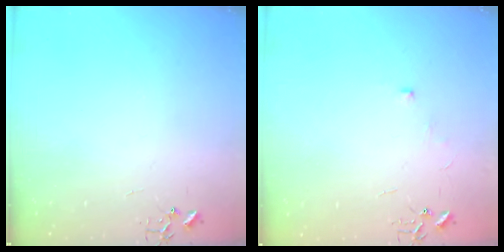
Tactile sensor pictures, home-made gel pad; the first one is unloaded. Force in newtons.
{"total": 5.4, "press": 5.3, "slide": 0.7}